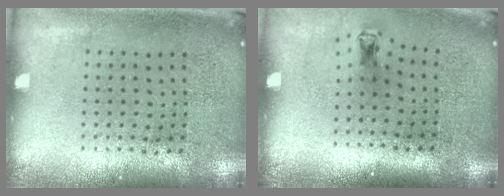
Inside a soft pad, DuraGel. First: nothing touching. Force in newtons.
{"total": 0.7, "press": 0.3, "slide": 0.7}